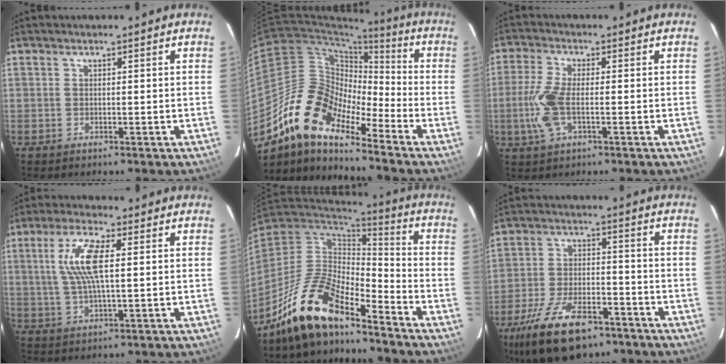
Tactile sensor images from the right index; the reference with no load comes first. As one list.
[{"total": 15.1, "force": [-11.0, 5.4, 8.7], "torque": [-0.141, 0.001, -0.226]}, {"total": 7.6, "force": [-1.6, 2.7, 6.9], "torque": [-0.158, -0.002, -0.033]}, {"total": 9.6, "force": [2.0, 2.7, 9.0], "torque": [-0.182, 0.010, 0.039]}, {"total": 14.9, "force": [-11.8, 4.5, 7.9], "torque": [-0.166, -0.004, -0.224]}, {"total": 17.0, "force": [-11.2, 7.5, 10.4], "torque": [-0.221, -0.022, -0.189]}]